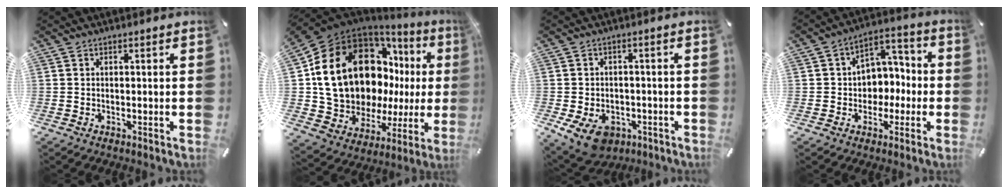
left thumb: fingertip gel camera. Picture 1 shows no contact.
{"total": 25.0, "force": [5.4, 17.4, 17.1], "torque": [-0.316, -0.048, 0.123]}
{"total": 8.8, "force": [-4.2, 6.1, 4.7], "torque": [-0.091, 0.022, -0.073]}
{"total": 7.9, "force": [-1.6, 7.4, 2.4], "torque": [-0.028, 0.018, -0.030]}